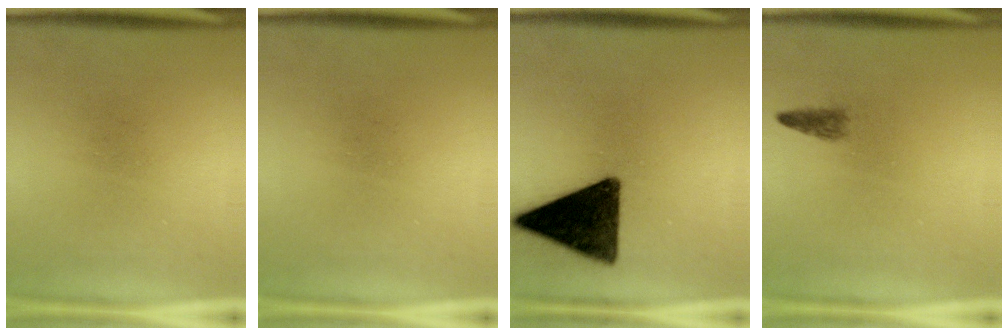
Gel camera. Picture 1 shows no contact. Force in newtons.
{"total": 0.0}
{"total": 15.1}
{"total": 1.4}